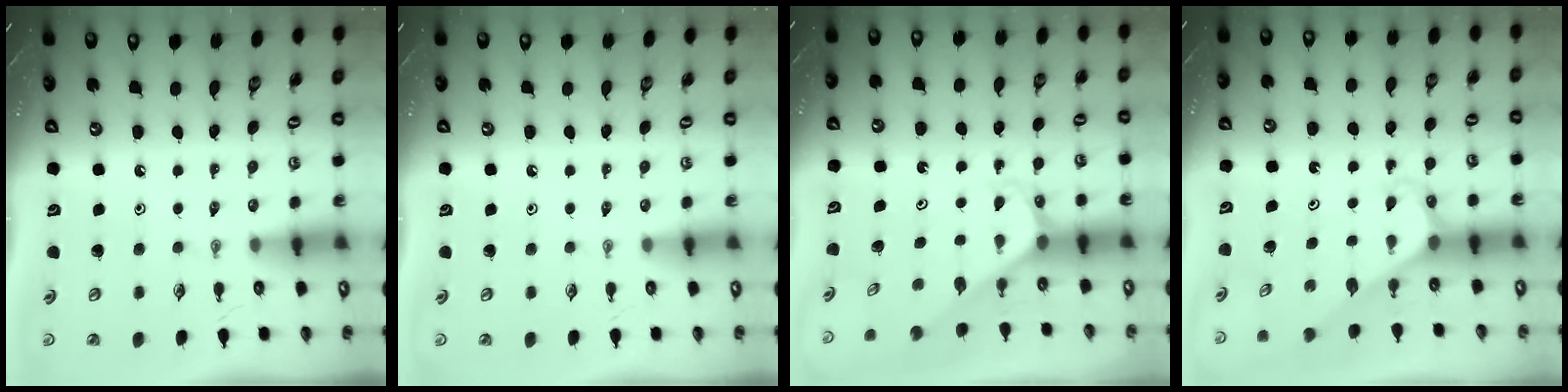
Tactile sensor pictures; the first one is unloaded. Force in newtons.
{"total": 0.0}
{"total": 2.5, "press": 2.5, "slide": 0.1}
{"total": 3.0, "press": 3.0, "slide": 0.2}